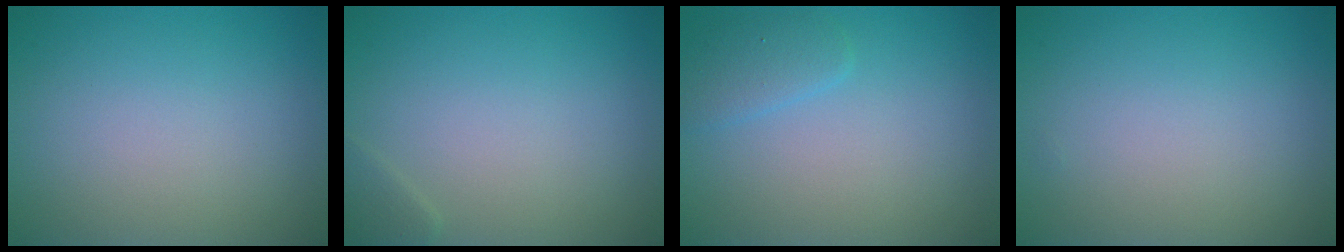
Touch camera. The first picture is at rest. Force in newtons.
{"total": 0.8, "press": 0.8, "slide": 0.1}
{"total": 1.8, "press": 1.8, "slide": 0.1}
{"total": 0.0}